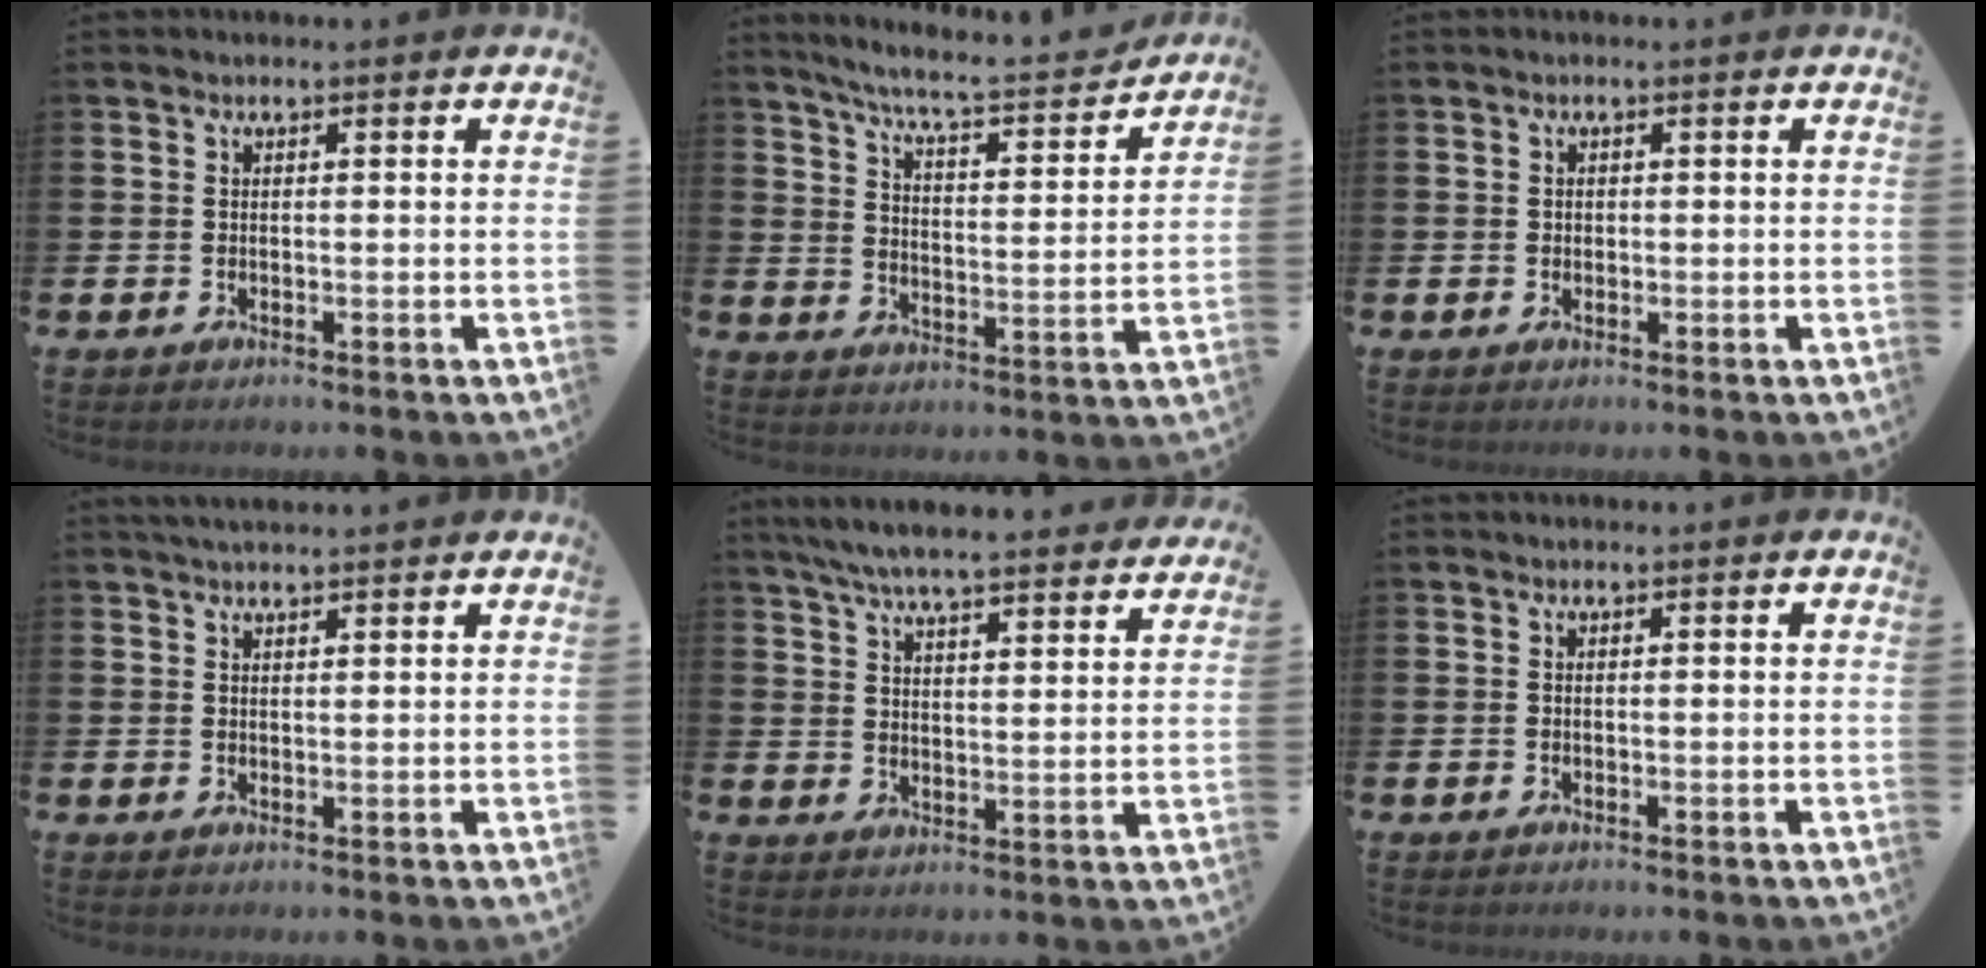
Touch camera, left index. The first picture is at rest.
{"total": 7.0, "force": [6.5, 0.4, 2.6], "torque": [-0.076, -0.050, 0.107]}
{"total": 0.9, "force": [0.2, 0.8, 0.2], "torque": [0.010, 0.002, 0.000]}
{"total": 2.4, "force": [2.3, 0.3, 0.6], "torque": [-0.010, -0.005, 0.040]}
{"total": 7.0, "force": [6.7, 0.5, 2.0], "torque": [-0.056, -0.045, 0.117]}
{"total": 0.0}